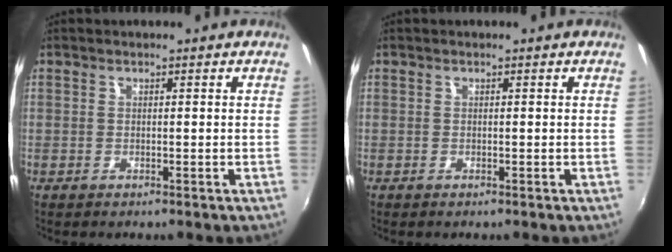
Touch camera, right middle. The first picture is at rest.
{"total": 0.0}